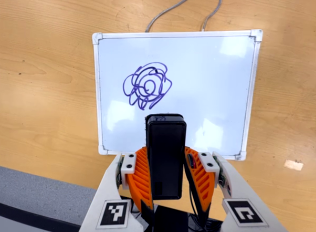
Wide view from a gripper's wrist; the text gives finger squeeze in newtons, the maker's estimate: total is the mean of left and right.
{"total": 4.0, "left": 2.6, "right": 5.4}